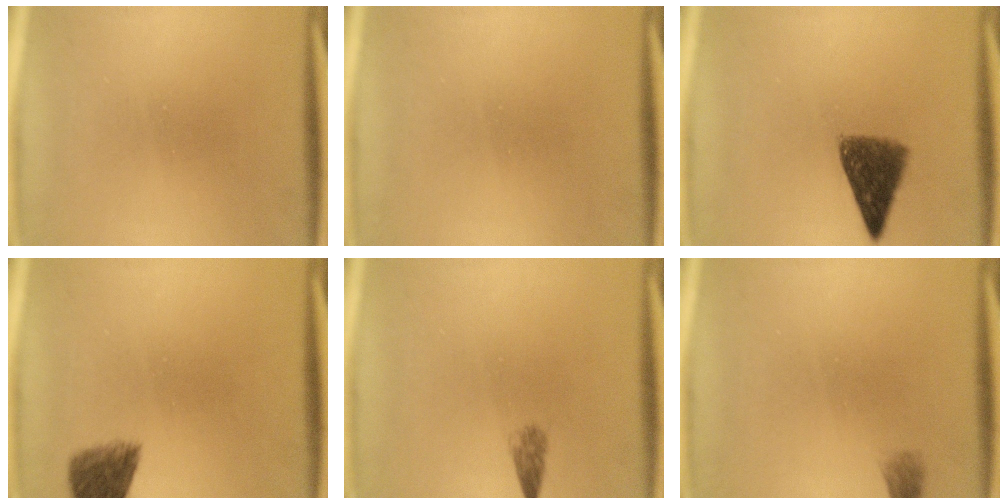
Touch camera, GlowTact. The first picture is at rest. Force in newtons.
{"total": 1.6}
{"total": 7.0}
{"total": 5.2}
{"total": 1.8}
{"total": 1.1}